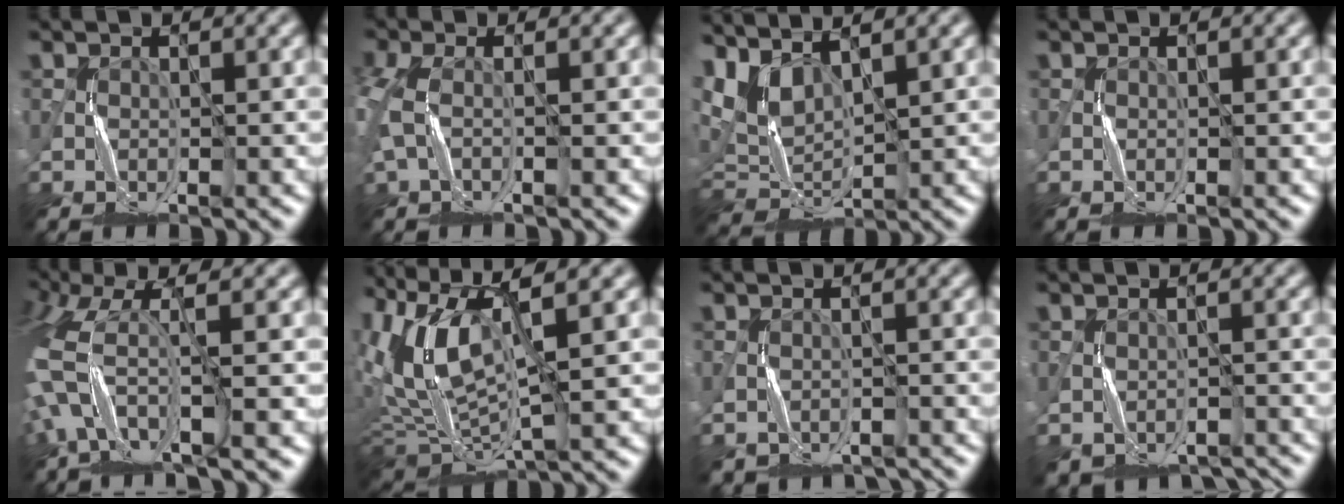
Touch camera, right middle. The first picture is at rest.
{"total": 2.7, "force": [-0.3, 1.3, 2.4], "torque": [-0.074, 0.003, -0.011]}
{"total": 4.6, "force": [2.8, 2.3, 2.8], "torque": [-0.073, -0.002, 0.061]}
{"total": 0.0}
{"total": 8.1, "force": [-2.0, 2.8, 7.3], "torque": [-0.171, -0.004, -0.047]}
{"total": 8.1, "force": [3.4, 3.1, 6.6], "torque": [-0.159, 0.007, 0.070]}
{"total": 3.9, "force": [-3.3, 2.0, 0.4], "torque": [-0.003, 0.001, -0.048]}
{"total": 4.2, "force": [-3.3, 2.4, 1.0], "torque": [-0.007, 0.001, -0.044]}